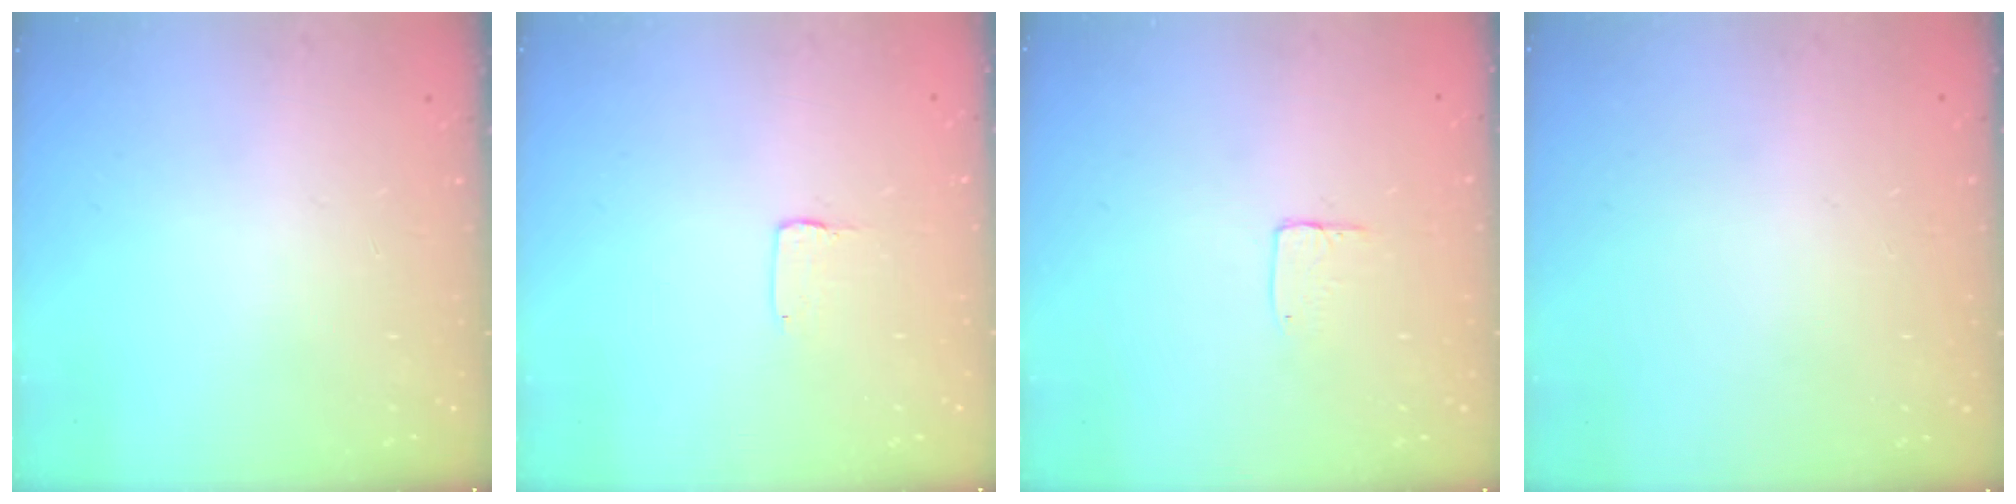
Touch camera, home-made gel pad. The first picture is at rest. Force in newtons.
{"total": 1.0, "press": 1.0, "slide": 0.1}
{"total": 3.8, "press": 3.8, "slide": 0.3}
{"total": 0.0}